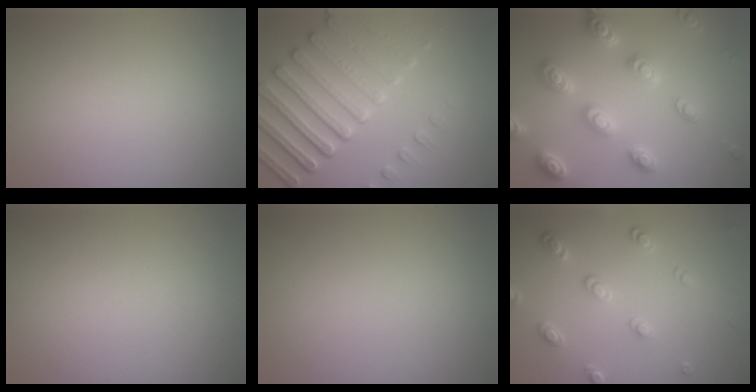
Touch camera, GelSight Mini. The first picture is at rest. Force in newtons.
{"total": 8.0, "press": 5.8, "slide": 5.5}
{"total": 5.2, "press": 5.1, "slide": 1.1}
{"total": 0.0}
{"total": 0.0}
{"total": 2.6, "press": 2.5, "slide": 0.8}